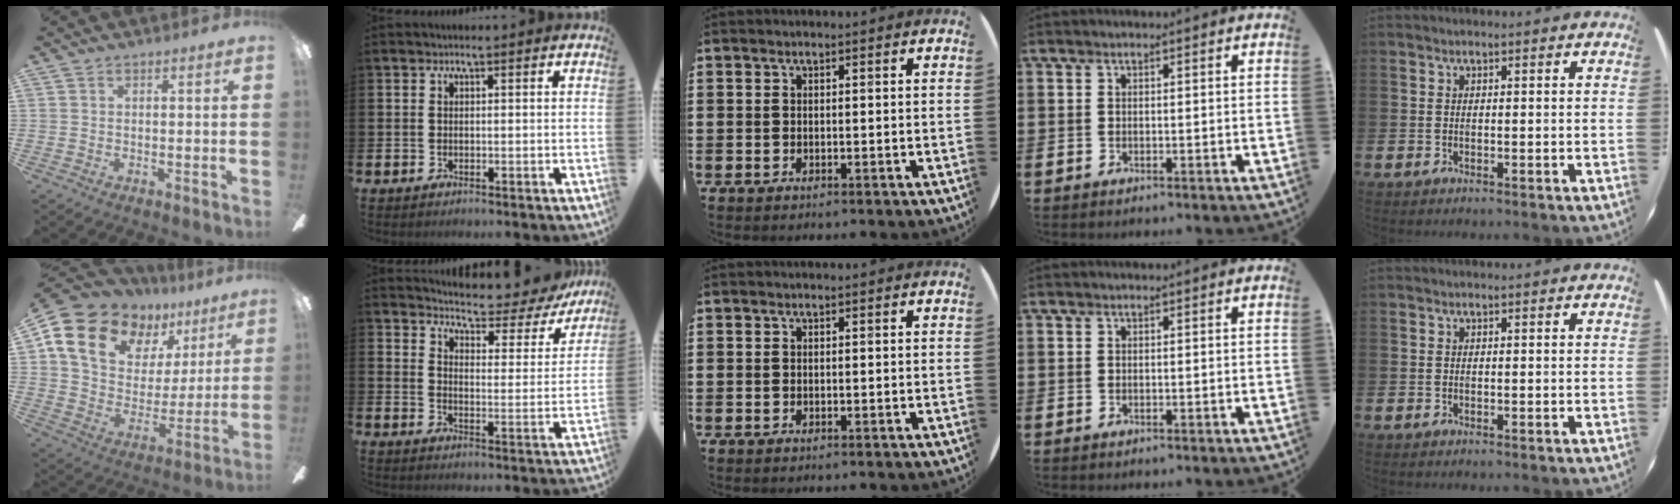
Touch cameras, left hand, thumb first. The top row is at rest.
{"thumb": {"total": 16.6, "force": [10.7, 10.7, 6.9], "torque": [-0.136, -0.056, 0.203]}, "index": {"total": 5.0, "force": [4.8, 1.0, 0.9], "torque": [-0.037, -0.045, 0.076]}}